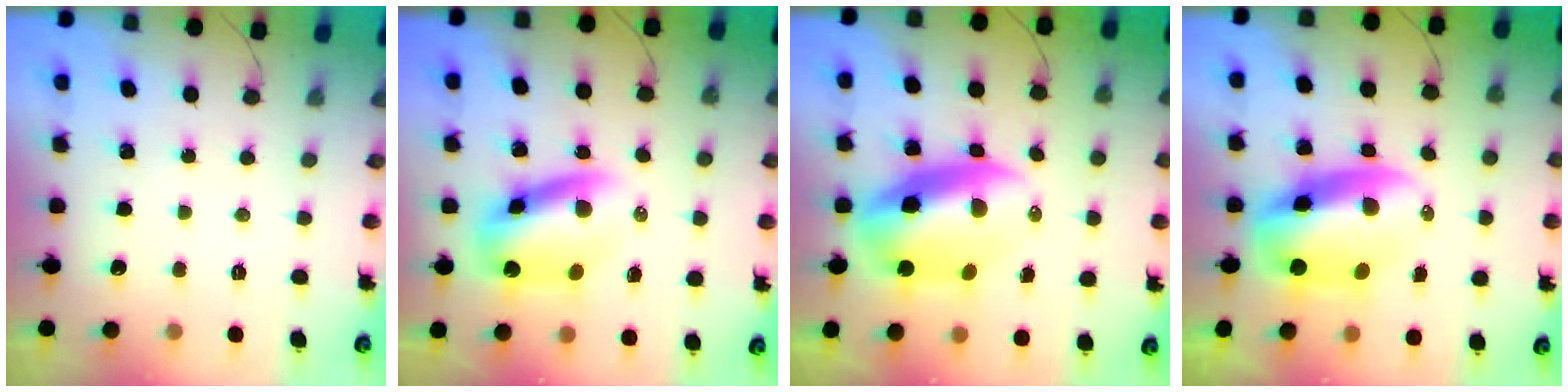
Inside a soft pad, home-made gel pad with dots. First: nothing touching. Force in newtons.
{"total": 10.9, "press": 10.4, "slide": 3.2}
{"total": 12.5, "press": 12.1, "slide": 3.1}
{"total": 10.9, "press": 10.5, "slide": 2.9}